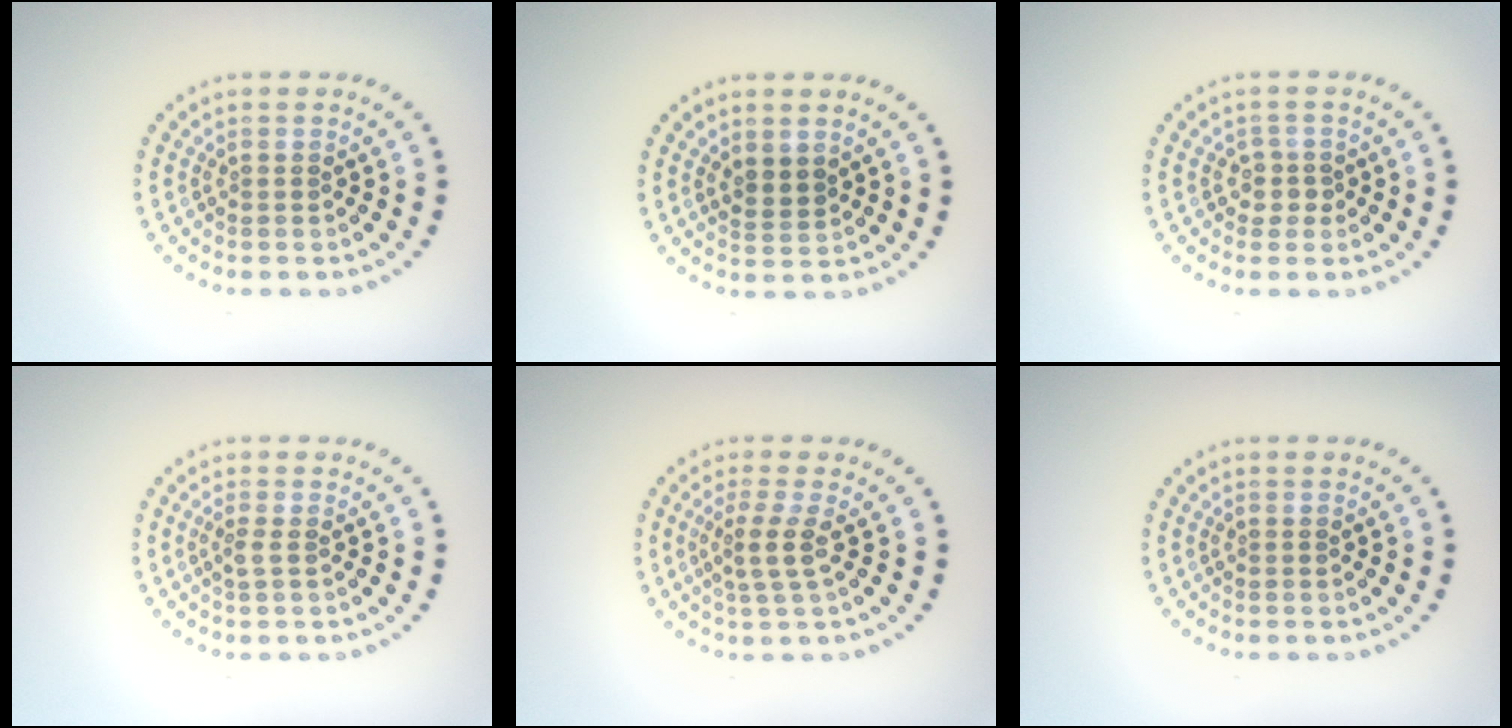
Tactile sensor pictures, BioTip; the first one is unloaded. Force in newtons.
{"total": 1.8, "press": 1.5, "slide": 0.9}
{"total": 1.7, "press": 1.3, "slide": 1.0}
{"total": 0.9, "press": 0.6, "slide": 0.6}
{"total": 2.3, "press": 1.6, "slide": 1.6}
{"total": 0.0}